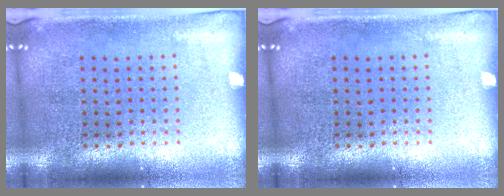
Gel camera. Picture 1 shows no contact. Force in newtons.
{"total": 0.0}